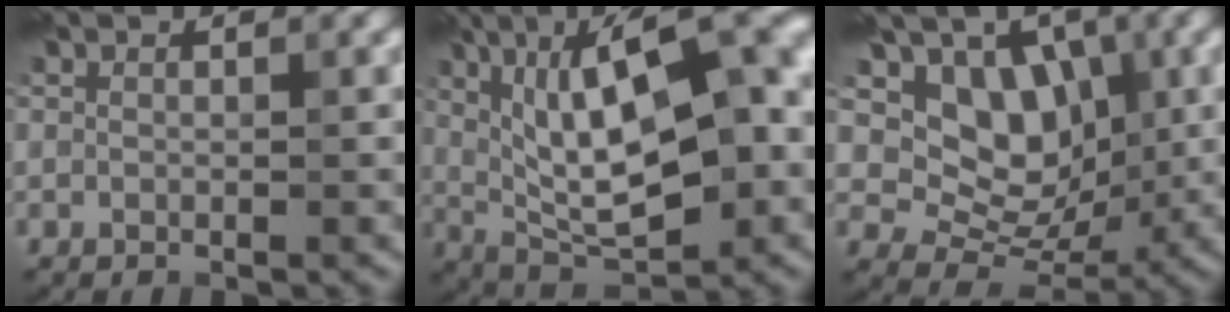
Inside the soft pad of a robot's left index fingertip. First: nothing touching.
{"total": 15.7, "force": [3.0, 5.8, 14.3], "torque": [-0.204, 0.020, 0.044]}
{"total": 7.5, "force": [2.1, 5.8, 4.1], "torque": [-0.055, -0.014, 0.025]}